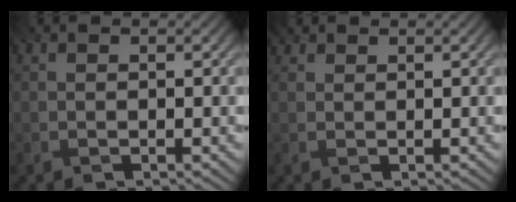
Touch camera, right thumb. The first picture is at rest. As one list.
[{"total": 1.4, "force": [1.2, 0.6, 0.4], "torque": [-0.012, 0.002, 0.020]}]